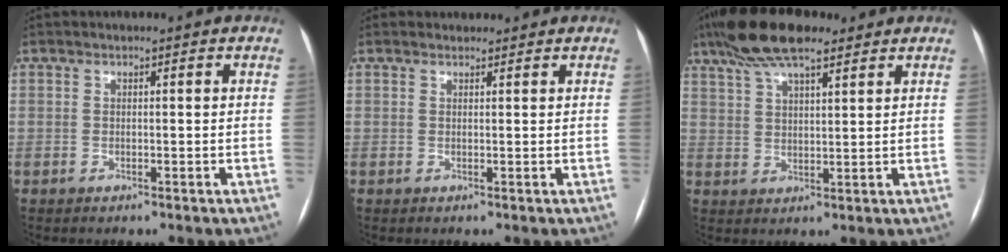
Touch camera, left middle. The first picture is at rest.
{"total": 1.4, "force": [1.3, 0.6, 0.0], "torque": [-0.002, 0.016, 0.020]}
{"total": 11.0, "force": [8.1, 2.9, 6.9], "torque": [-0.131, 0.031, 0.143]}